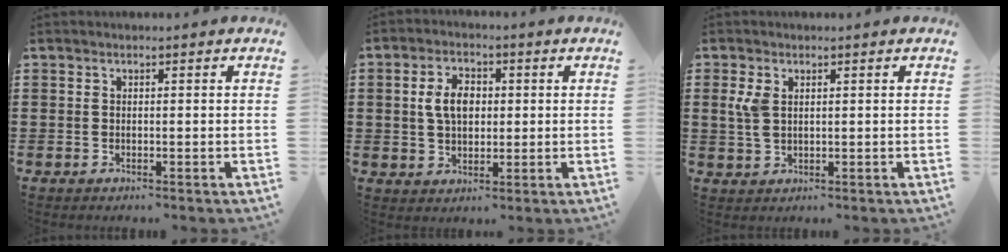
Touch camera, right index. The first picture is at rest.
{"total": 5.5, "force": [0.7, 3.5, 4.2], "torque": [-0.090, 0.009, 0.005]}
{"total": 3.4, "force": [1.0, 2.0, 2.5], "torque": [-0.064, 0.004, 0.016]}